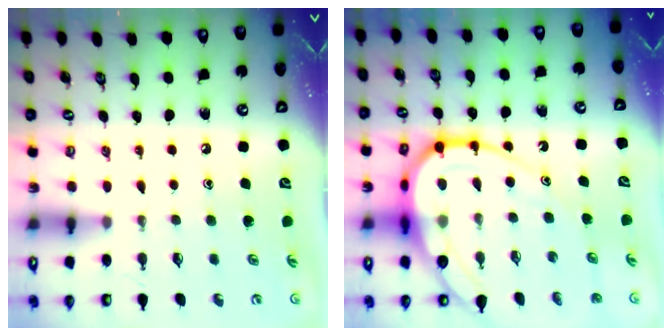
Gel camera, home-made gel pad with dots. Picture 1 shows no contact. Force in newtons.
{"total": 18.4, "press": 18.4, "slide": 1.8}